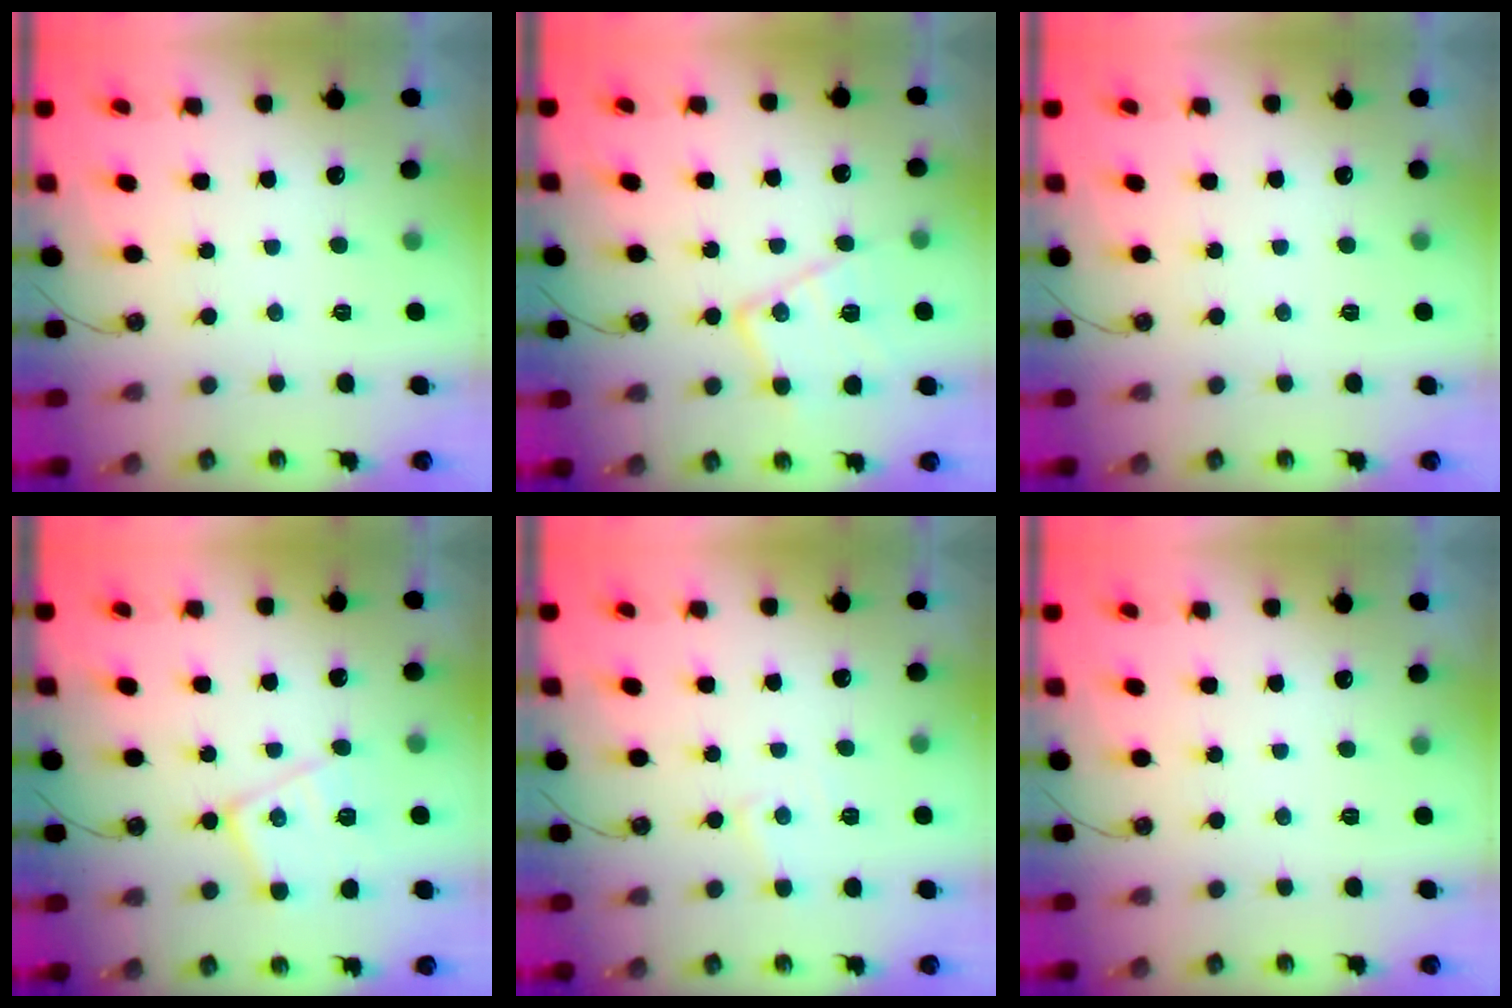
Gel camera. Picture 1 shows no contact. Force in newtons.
{"total": 14.4, "press": 14.3, "slide": 1.0}
{"total": 0.0}
{"total": 13.6, "press": 13.6, "slide": 1.0}
{"total": 5.3, "press": 5.2, "slide": 0.7}
{"total": 0.0}